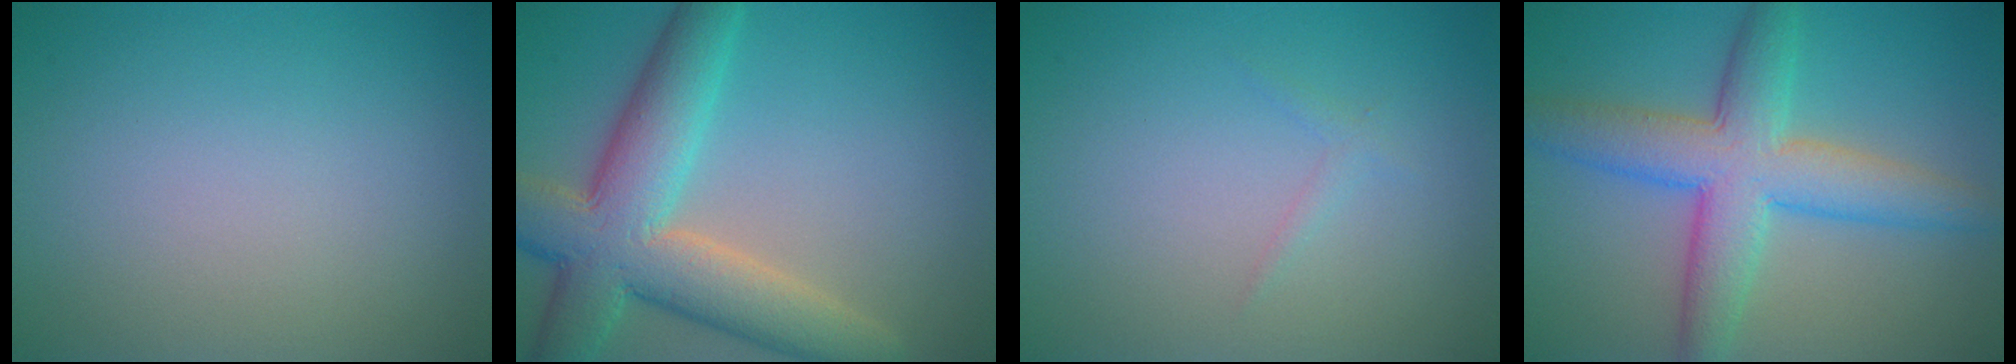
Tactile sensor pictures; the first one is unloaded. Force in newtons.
{"total": 9.2, "press": 9.2, "slide": 0.8}
{"total": 0.7, "press": 0.7, "slide": 0.1}
{"total": 7.5, "press": 7.5, "slide": 0.1}